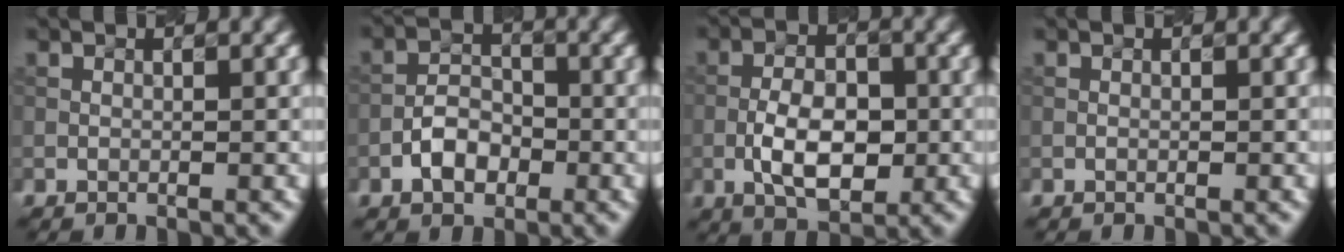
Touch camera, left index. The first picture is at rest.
{"total": 3.2, "force": [-1.5, 2.1, 2.0], "torque": [-0.031, 0.009, -0.029]}
{"total": 5.4, "force": [-1.4, 2.8, 4.4], "torque": [-0.077, 0.004, -0.026]}
{"total": 0.0}